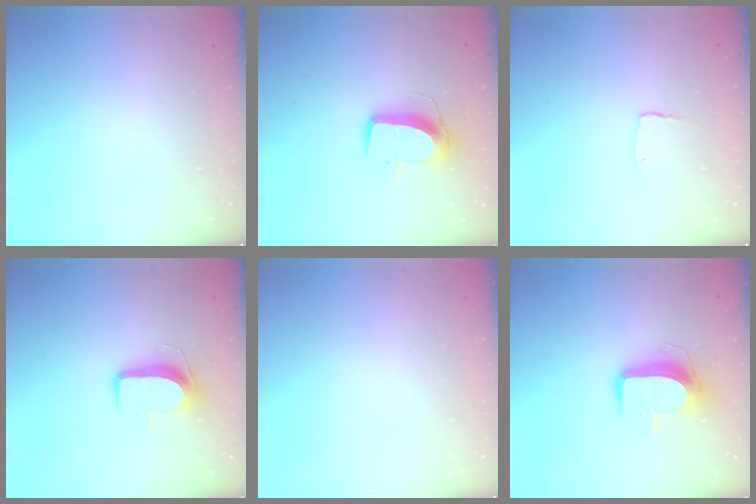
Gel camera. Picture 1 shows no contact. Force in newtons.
{"total": 10.1, "press": 10.1, "slide": 0.6}
{"total": 2.9, "press": 2.9, "slide": 0.2}
{"total": 9.2, "press": 9.2, "slide": 0.7}
{"total": 0.5, "press": 0.5, "slide": 0.1}
{"total": 11.1, "press": 11.0, "slide": 1.0}